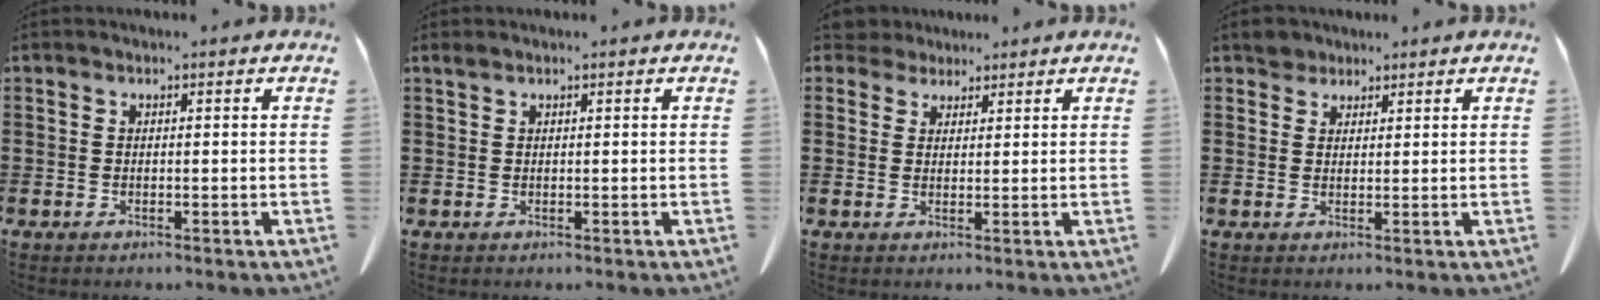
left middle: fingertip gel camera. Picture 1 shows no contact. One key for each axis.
{"total": 0.5, "fx": 0.4, "fy": 0.2, "fz": 0.2, "tx": -0.007, "ty": 0.001, "tz": 0.008}
{"total": 2.9, "fx": 2.6, "fy": 1.3, "fz": 0.3, "tx": -0.008, "ty": 0.001, "tz": 0.048}
{"total": 2.4, "fx": 2.1, "fy": 1.2, "fz": 0.1, "tx": -0.001, "ty": 0.003, "tz": 0.040}